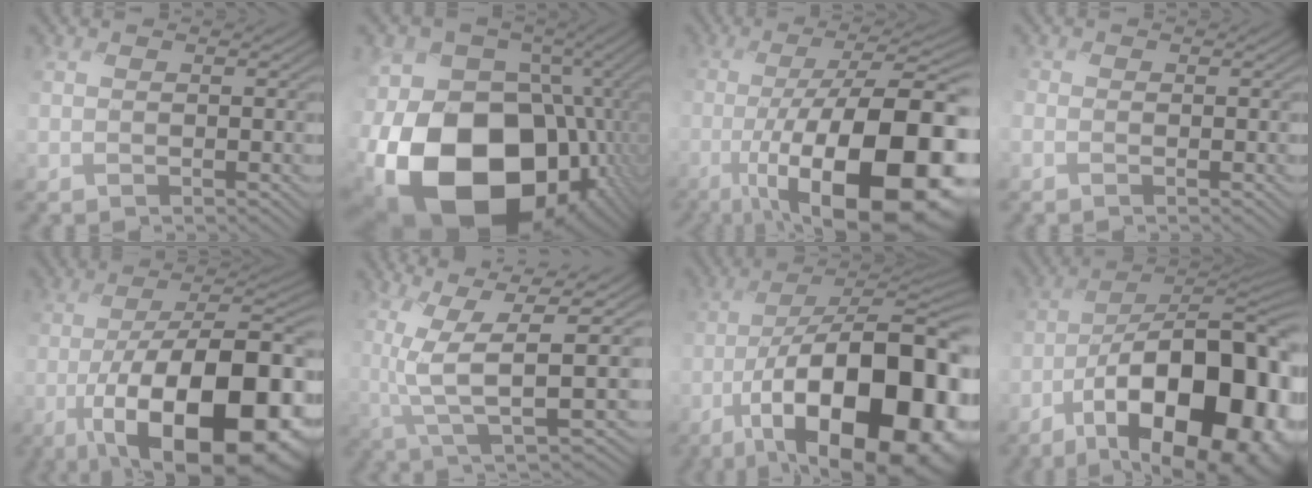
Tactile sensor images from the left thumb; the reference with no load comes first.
{"total": 22.6, "force": [-8.9, 15.1, 14.2], "torque": [-0.314, -0.035, -0.139]}
{"total": 18.8, "force": [-7.6, 5.9, 16.1], "torque": [-0.238, -0.011, -0.126]}
{"total": 0.9, "force": [-0.7, 0.5, -0.3], "torque": [0.009, -0.003, -0.014]}
{"total": 19.6, "force": [-8.3, 7.8, 15.9], "torque": [-0.238, -0.011, -0.137]}
{"total": 8.3, "force": [-0.4, 2.5, 7.9], "torque": [-0.181, -0.012, -0.009]}
{"total": 21.1, "force": [-8.7, 8.6, 17.2], "torque": [-0.241, -0.009, -0.137]}
{"total": 20.4, "force": [-9.5, 9.3, 15.5], "torque": [-0.213, -0.018, -0.142]}